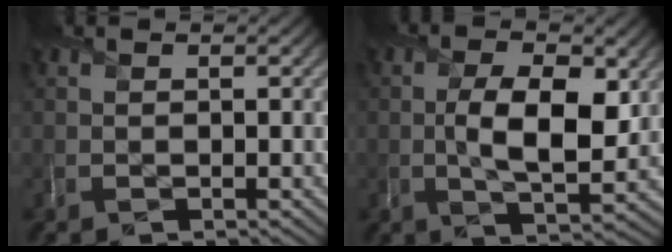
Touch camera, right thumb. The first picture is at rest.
{"total": 8.4, "force": [0.3, 3.7, 7.5], "torque": [-0.134, -0.005, 0.006]}